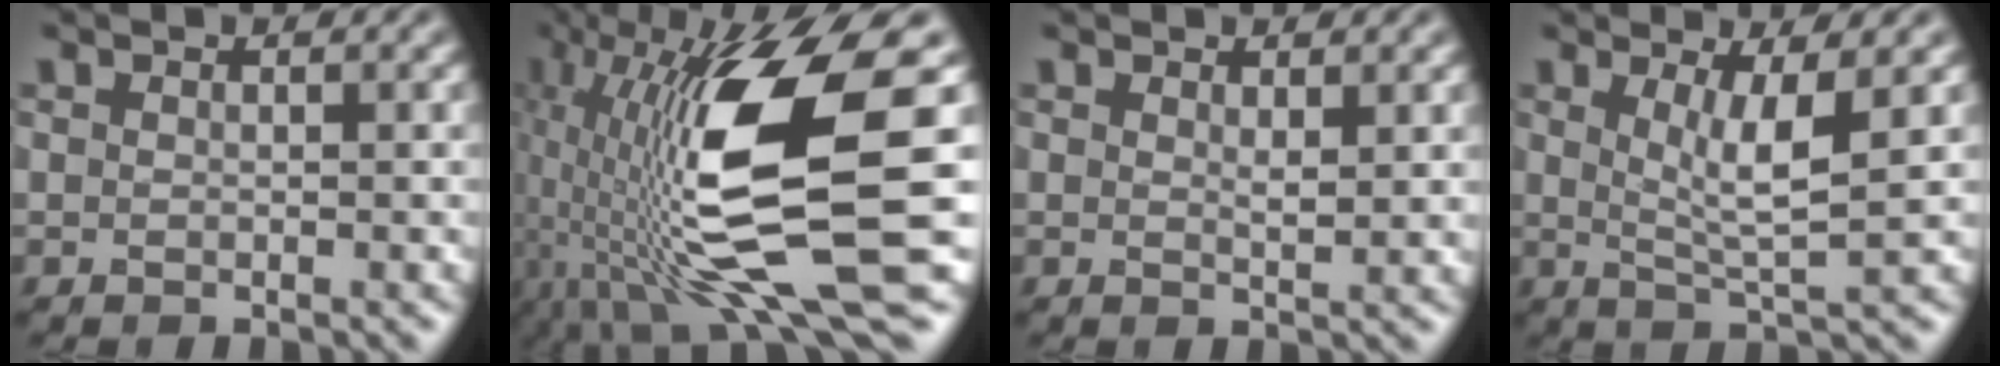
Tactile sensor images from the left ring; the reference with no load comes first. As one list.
[{"total": 14.9, "force": [-1.4, 4.0, 14.3], "torque": [-0.277, -0.002, -0.020]}, {"total": 1.1, "force": [0.7, 0.2, 0.9], "torque": [-0.016, -0.004, 0.012]}, {"total": 4.0, "force": [1.0, 0.8, 3.8], "torque": [-0.068, -0.009, 0.020]}]